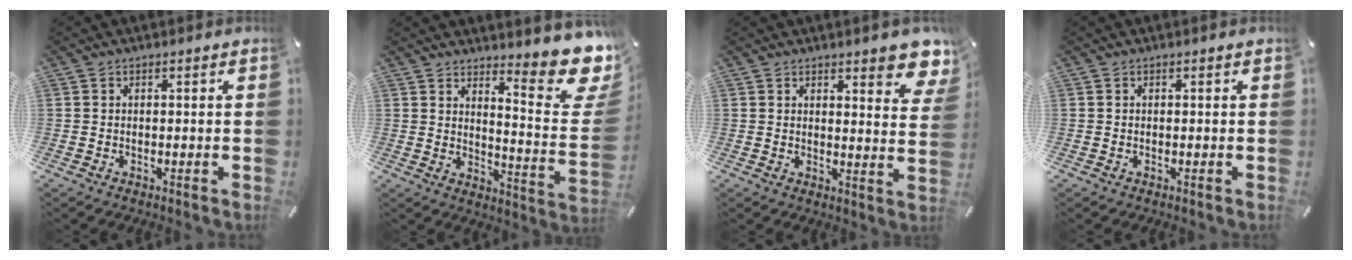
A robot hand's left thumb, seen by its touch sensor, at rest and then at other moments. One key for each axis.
{"total": 14.0, "fx": 10.7, "fy": 3.7, "fz": 8.2, "tx": -0.100, "ty": -0.104, "tz": 0.180}
{"total": 7.5, "fx": 6.0, "fy": 2.5, "fz": 3.8, "tx": -0.034, "ty": -0.048, "tz": 0.101}
{"total": 0.0}